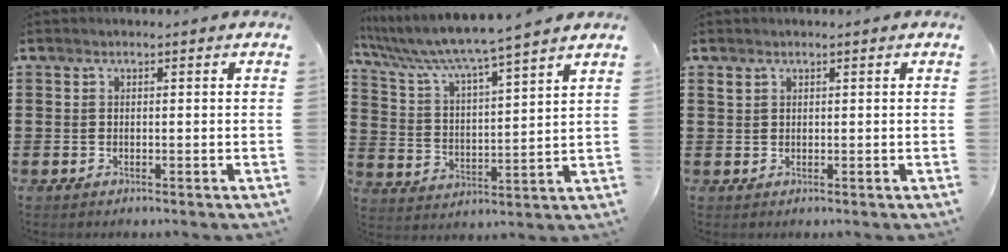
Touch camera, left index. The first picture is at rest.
{"total": 5.9, "force": [5.2, -0.8, 2.5], "torque": [-0.074, -0.040, 0.082]}
{"total": 0.9, "force": [0.7, 0.5, 0.3], "torque": [-0.008, 0.003, 0.013]}